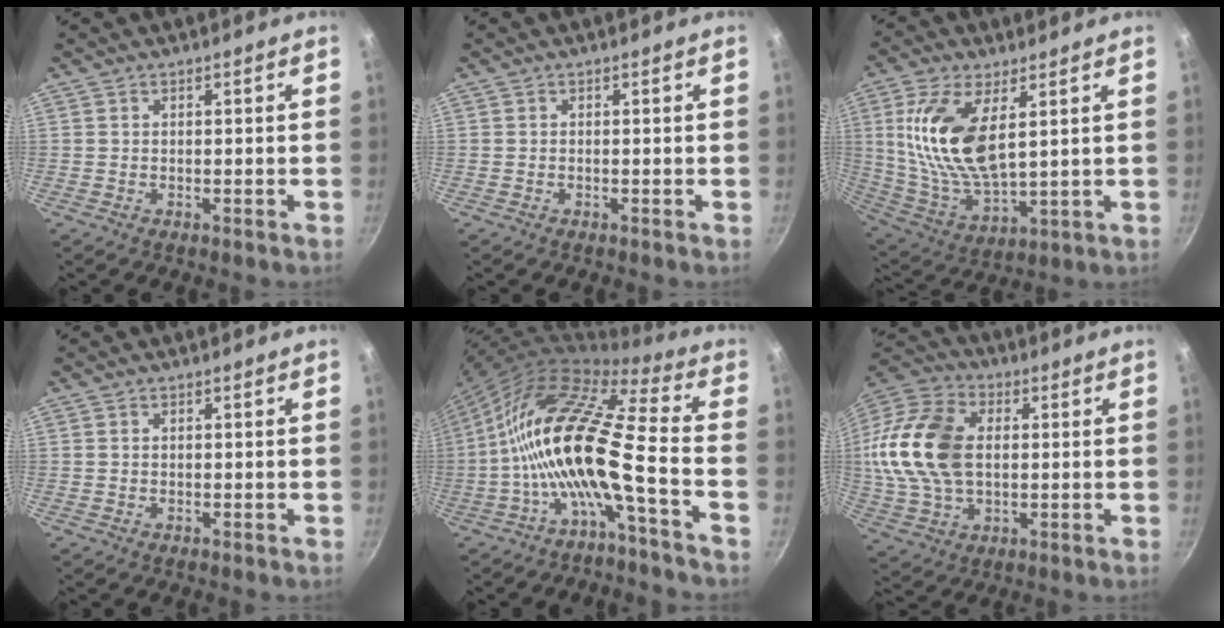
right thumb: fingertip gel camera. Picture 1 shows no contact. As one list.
[{"total": 0.0}, {"total": 16.7, "force": [4.5, 7.7, 14.1], "torque": [-0.278, -0.027, 0.097]}, {"total": 0.7, "force": [0.2, 0.5, 0.4], "torque": [-0.007, 0.003, 0.003]}, {"total": 17.6, "force": [-5.5, 3.5, 16.3], "torque": [-0.307, 0.061, -0.125]}, {"total": 19.6, "force": [1.8, 13.2, 14.4], "torque": [-0.273, 0.019, 0.027]}]